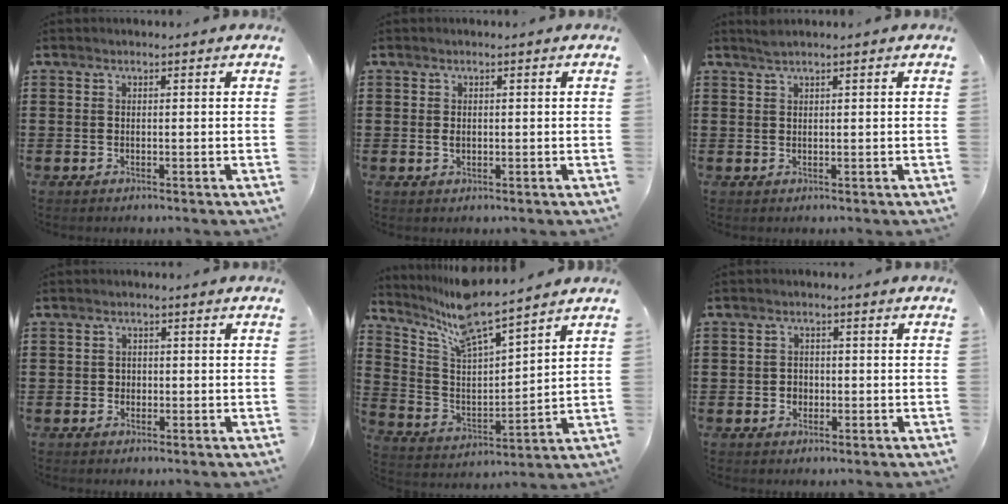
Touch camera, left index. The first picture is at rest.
{"total": 1.0, "force": [0.1, 0.6, 0.8], "torque": [-0.017, 0.003, 0.002]}
{"total": 1.3, "force": [1.0, 0.0, 0.8], "torque": [-0.018, -0.001, 0.020]}
{"total": 1.1, "force": [0.0, 1.0, 0.3], "torque": [-0.009, 0.006, -0.001]}
{"total": 8.7, "force": [7.5, 0.7, 4.4], "torque": [-0.115, -0.043, 0.127]}
{"total": 1.7, "force": [-0.3, 1.6, 0.5], "torque": [-0.015, 0.005, -0.008]}